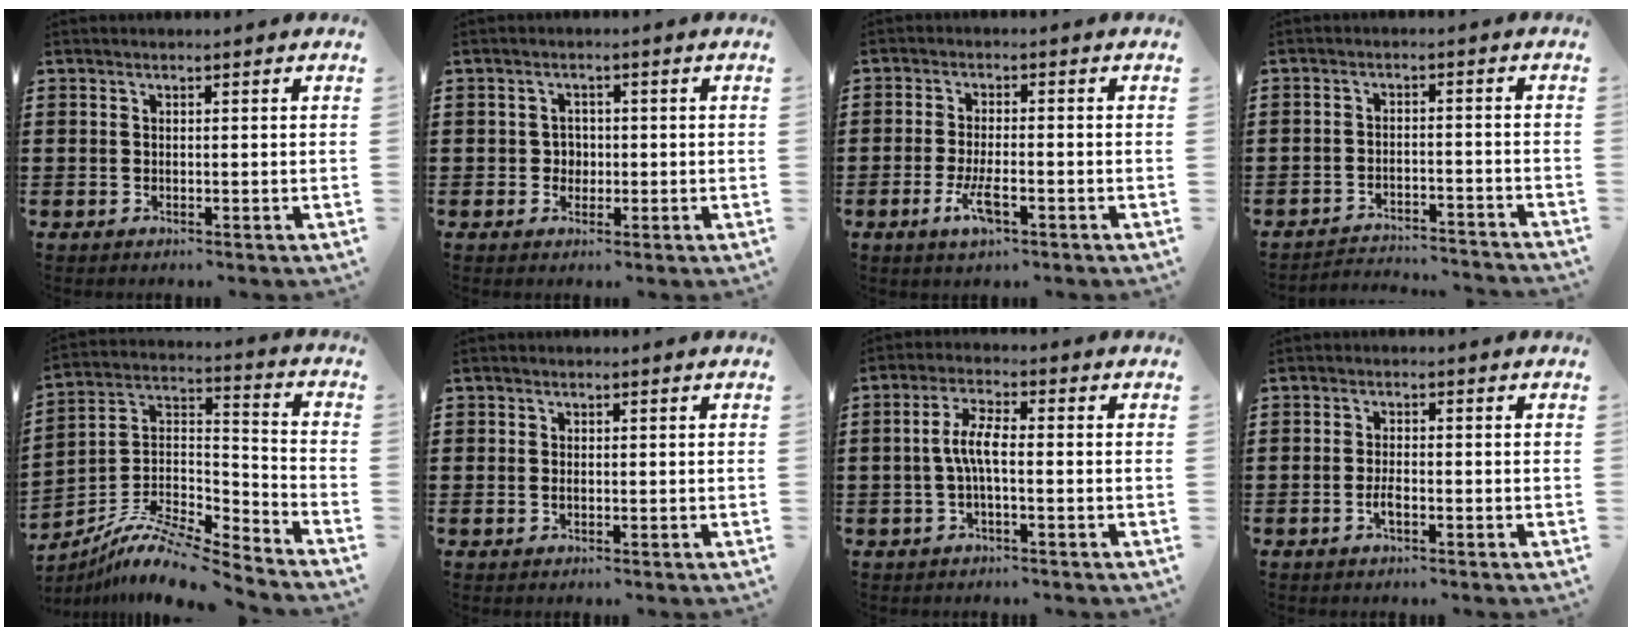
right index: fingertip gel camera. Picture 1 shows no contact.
{"total": 2.0, "force": [-0.3, 1.9, 0.7], "torque": [-0.019, 0.007, -0.008]}
{"total": 4.8, "force": [-2.2, 1.4, 4.0], "torque": [-0.082, -0.005, -0.042]}
{"total": 3.2, "force": [-3.2, 0.2, 0.2], "torque": [-0.008, 0.003, -0.068]}
{"total": 9.4, "force": [-8.0, 2.0, 4.5], "torque": [-0.095, 0.005, -0.162]}
{"total": 0.6, "force": [0.0, 0.6, 0.3], "torque": [-0.007, 0.001, 0.000]}
{"total": 4.6, "force": [-0.8, 1.2, 4.4], "torque": [-0.101, -0.001, -0.022]}
{"total": 2.1, "force": [-1.0, 0.7, 1.7], "torque": [-0.039, -0.001, -0.020]}